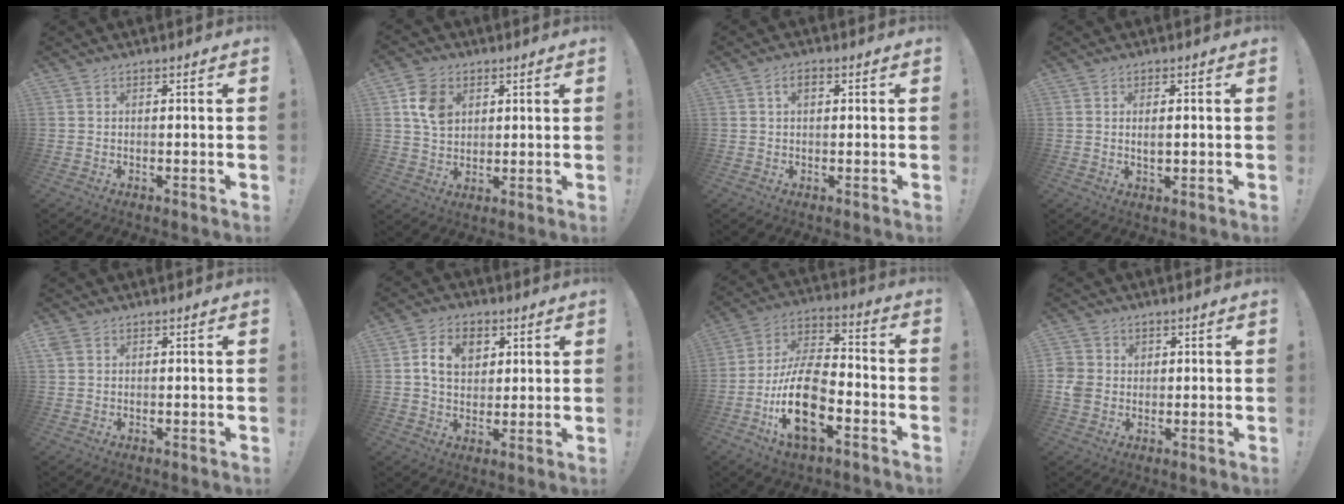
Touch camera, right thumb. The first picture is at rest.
{"total": 9.6, "force": [3.4, 7.2, 5.3], "torque": [-0.076, 0.001, 0.066]}
{"total": 2.7, "force": [0.7, 1.5, 2.1], "torque": [-0.038, 0.007, 0.010]}
{"total": 2.5, "force": [0.2, 1.0, 2.3], "torque": [-0.035, -0.002, 0.000]}
{"total": 2.0, "force": [0.9, 1.5, 1.0], "torque": [-0.018, 0.001, 0.019]}
{"total": 9.4, "force": [2.9, 7.2, 5.3], "torque": [-0.076, 0.000, 0.053]}
{"total": 19.2, "force": [-7.3, 9.5, 15.0], "torque": [-0.284, 0.034, -0.119]}
{"total": 5.8, "force": [0.5, 5.5, 1.9], "torque": [-0.047, 0.003, 0.010]}